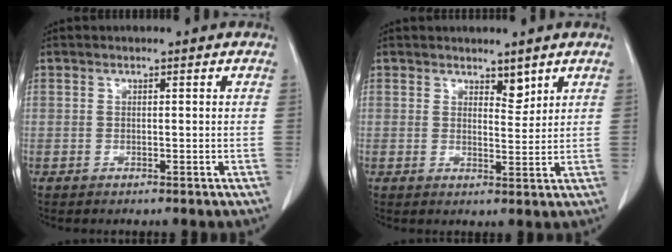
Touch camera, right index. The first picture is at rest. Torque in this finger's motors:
{"motor_torque": [0.05, 0.12, 0.03, 0.00]}